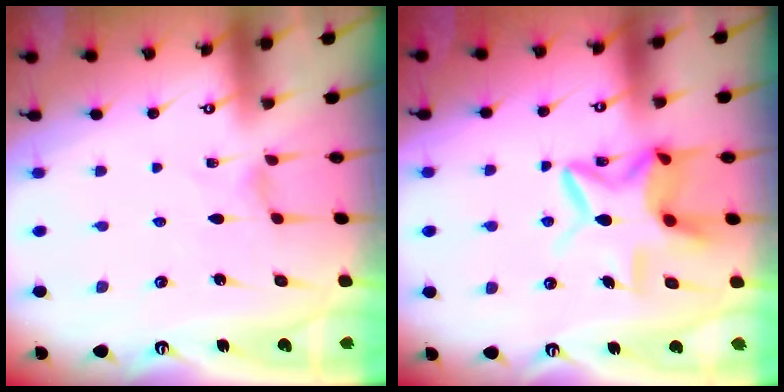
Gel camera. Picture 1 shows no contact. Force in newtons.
{"total": 13.0, "press": 13.0, "slide": 1.2}